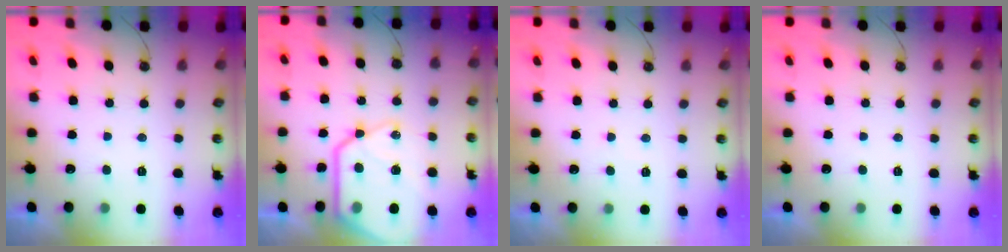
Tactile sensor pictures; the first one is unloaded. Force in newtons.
{"total": 19.3, "press": 19.2, "slide": 2.3}
{"total": 2.4, "press": 2.4, "slide": 0.4}
{"total": 0.0}